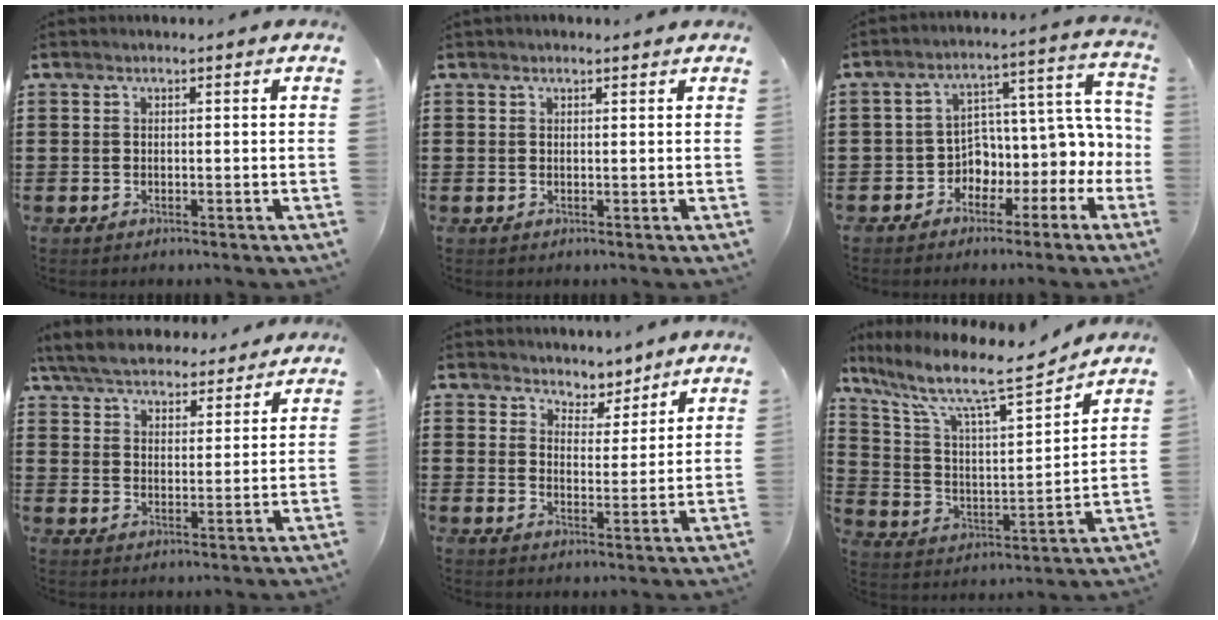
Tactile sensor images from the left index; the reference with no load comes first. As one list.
[{"total": 0.7, "force": [0.5, 0.4, 0.2], "torque": [-0.005, 0.003, 0.010]}, {"total": 3.7, "force": [-0.5, 3.4, 1.2], "torque": [-0.051, -0.034, -0.016]}, {"total": 6.2, "force": [5.8, 1.3, 1.6], "torque": [-0.057, -0.022, 0.105]}, {"total": 4.0, "force": [3.8, 1.4, -0.3], "torque": [-0.016, -0.012, 0.068]}, {"total": 10.4, "force": [7.9, 2.0, 6.4], "torque": [-0.156, -0.048, 0.130]}]